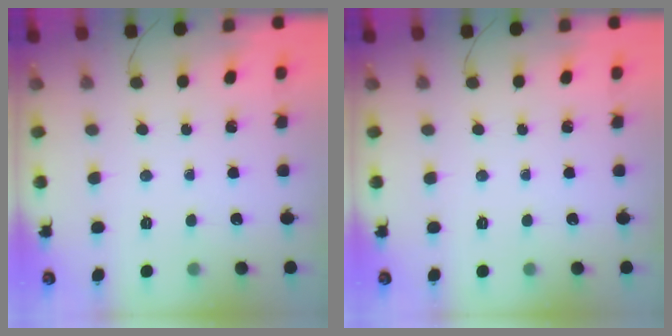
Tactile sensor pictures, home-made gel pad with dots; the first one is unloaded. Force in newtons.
{"total": 0.0}